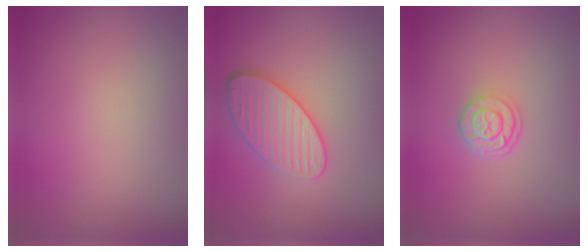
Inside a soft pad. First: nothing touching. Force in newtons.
{"total": 3.6, "press": 3.5, "slide": 1.1}
{"total": 2.6, "press": 2.1, "slide": 1.5}